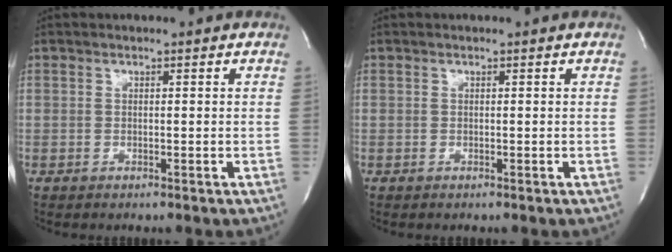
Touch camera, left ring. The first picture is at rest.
{"total": 0.0}